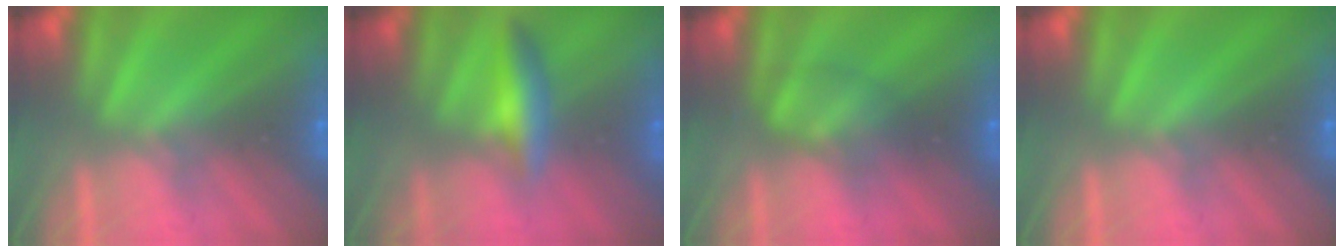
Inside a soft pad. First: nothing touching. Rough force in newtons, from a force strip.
{"total": 2.4}
{"total": 2.6}
{"total": 0.0}